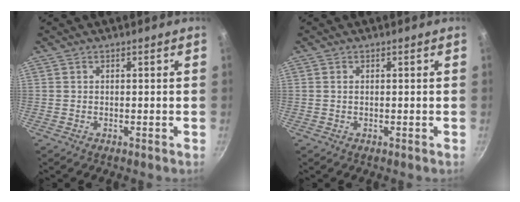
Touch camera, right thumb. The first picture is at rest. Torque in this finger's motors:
{"motor_torque": [-0.41, -0.38, 0.06, 0.42, -0.06]}